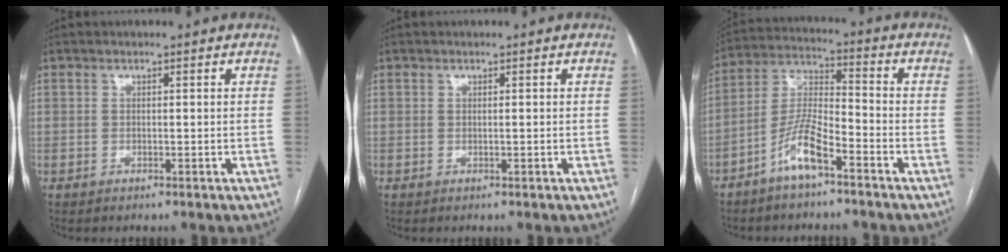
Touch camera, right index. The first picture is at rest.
{"total": 0.0}
{"total": 8.4, "force": [-5.2, 1.6, 6.4], "torque": [-0.140, 0.005, -0.106]}